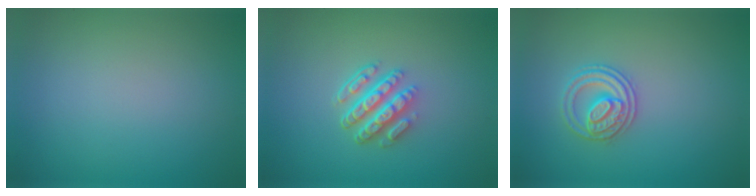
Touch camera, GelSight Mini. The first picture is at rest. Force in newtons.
{"total": 4.8, "press": 3.5, "slide": 3.3}
{"total": 2.6, "press": 2.6, "slide": 0.5}